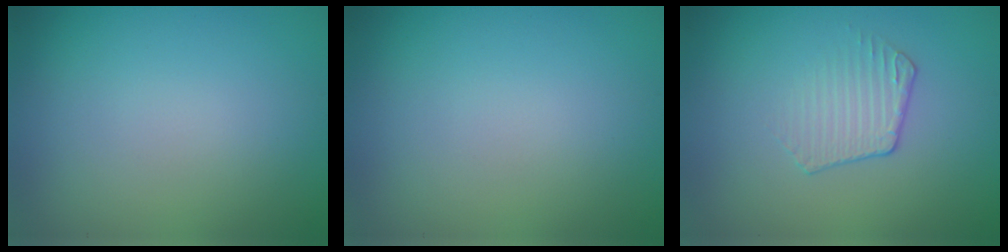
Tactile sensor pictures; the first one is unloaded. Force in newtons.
{"total": 0.0}
{"total": 1.8, "press": 1.1, "slide": 1.4}